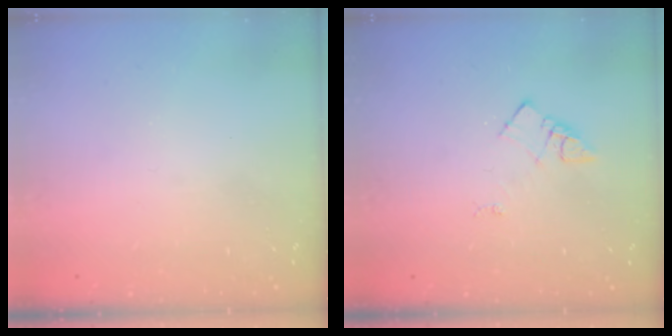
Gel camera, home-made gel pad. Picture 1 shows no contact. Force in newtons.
{"total": 4.5, "press": 4.5, "slide": 0.5}